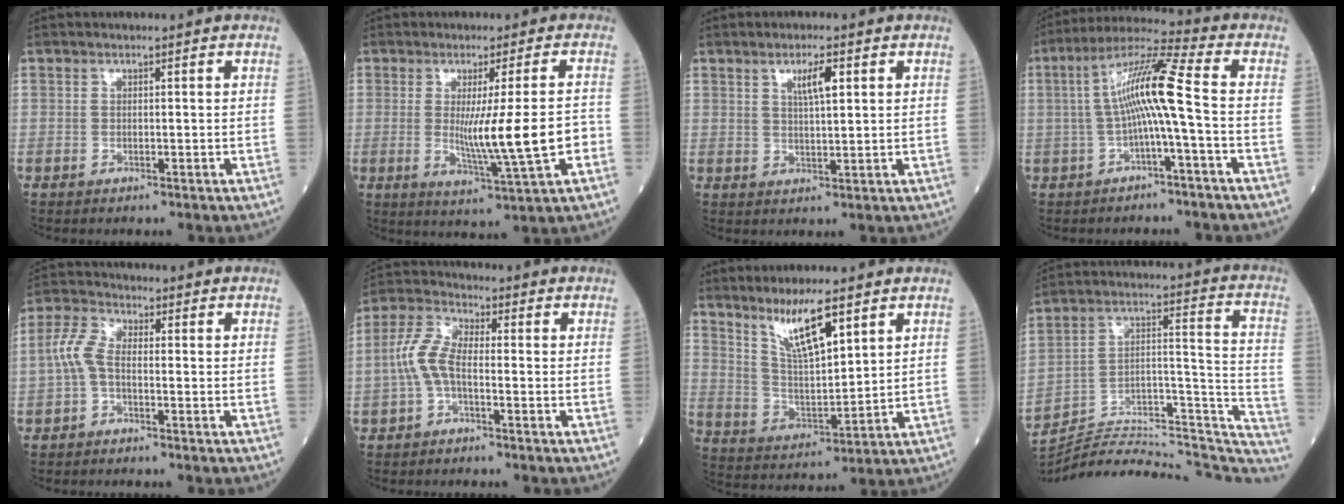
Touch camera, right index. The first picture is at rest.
{"total": 10.2, "force": [-1.4, -0.6, 10.1], "torque": [-0.161, -0.025, -0.018]}
{"total": 4.0, "force": [1.8, 0.5, 3.5], "torque": [-0.062, 0.000, 0.031]}
{"total": 9.9, "force": [-0.7, -0.7, 9.8], "torque": [-0.181, 0.029, -0.014]}
{"total": 3.2, "force": [-0.6, 1.3, 2.9], "torque": [-0.068, 0.007, -0.016]}
{"total": 6.0, "force": [-1.3, 2.2, 5.4], "torque": [-0.124, 0.014, -0.032]}
{"total": 9.0, "force": [5.9, 1.3, 6.7], "torque": [-0.132, -0.005, 0.121]}
{"total": 30.5, "force": [-28.0, 6.8, 10.0], "torque": [-0.116, 0.033, -0.398]}